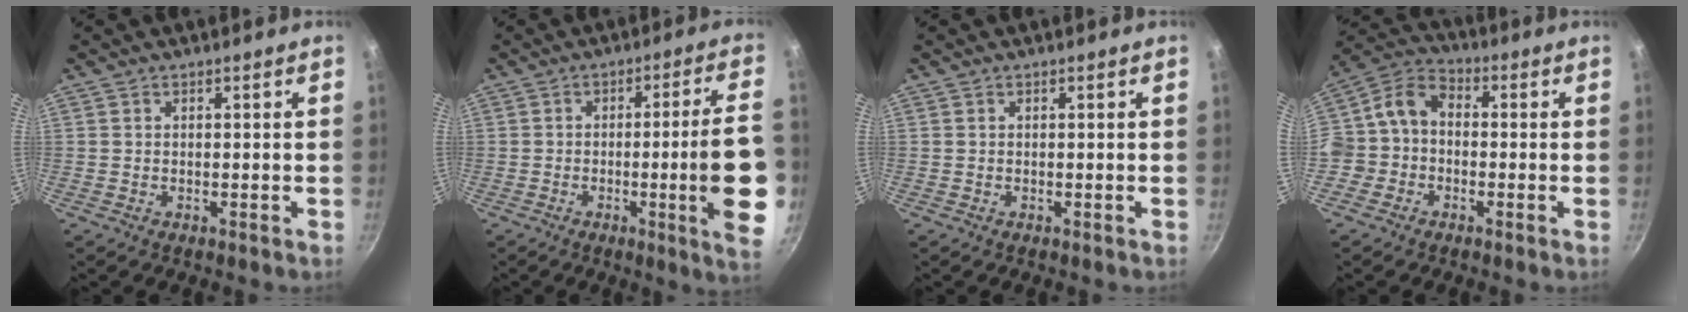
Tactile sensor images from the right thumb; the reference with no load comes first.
{"total": 15.2, "force": [-3.0, 1.0, 14.9], "torque": [-0.198, 0.012, -0.038]}
{"total": 0.0}
{"total": 8.4, "force": [-1.5, 6.8, 4.6], "torque": [-0.066, 0.035, -0.052]}